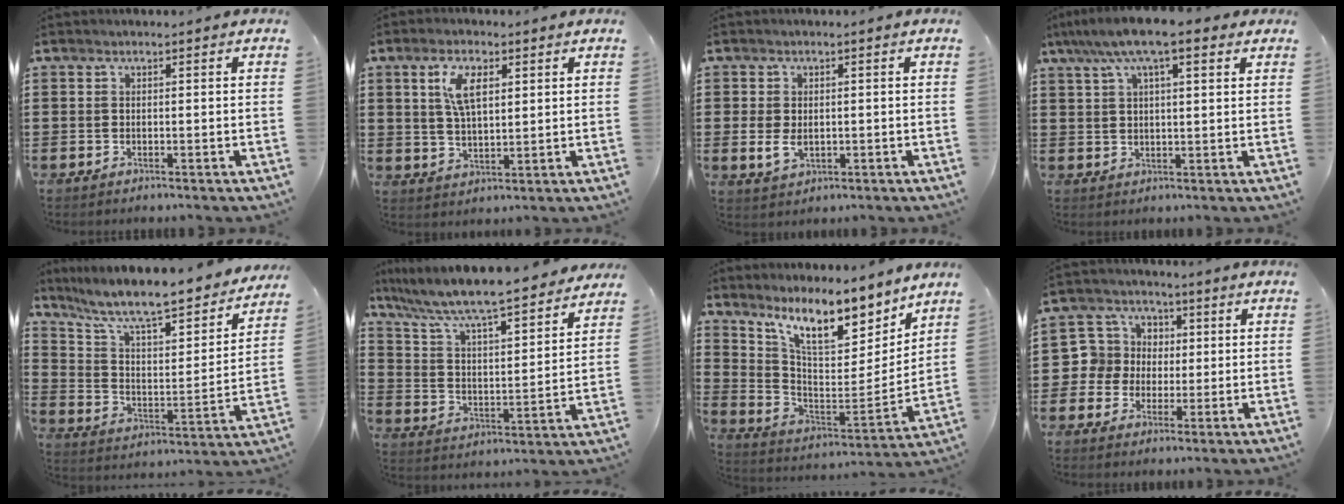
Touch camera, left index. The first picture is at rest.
{"total": 6.6, "force": [2.7, 2.7, 5.4], "torque": [-0.107, 0.006, 0.046]}
{"total": 2.8, "force": [-0.2, 1.9, 2.1], "torque": [-0.042, 0.005, -0.004]}
{"total": 8.2, "force": [5.2, 2.0, 6.1], "torque": [-0.130, 0.006, 0.091]}
{"total": 8.7, "force": [7.2, 1.4, 4.6], "torque": [-0.113, -0.058, 0.117]}
{"total": 6.8, "force": [6.0, 0.3, 3.1], "torque": [-0.089, -0.052, 0.093]}
{"total": 11.5, "force": [9.1, 3.1, 6.5], "torque": [-0.144, -0.052, 0.159]}
{"total": 6.1, "force": [0.4, 6.1, 0.5], "torque": [-0.041, 0.013, 0.008]}